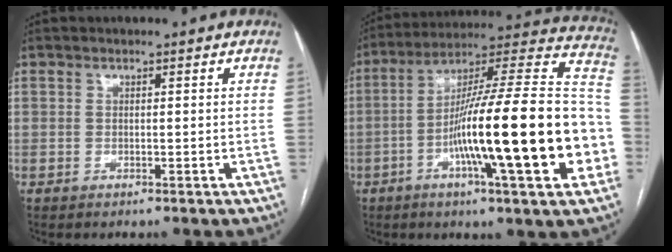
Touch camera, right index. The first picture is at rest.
{"total": 27.6, "force": [-6.6, 2.1, 26.7], "torque": [-0.348, 0.004, -0.114]}